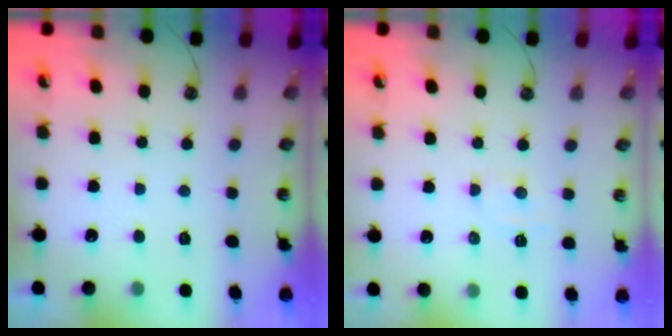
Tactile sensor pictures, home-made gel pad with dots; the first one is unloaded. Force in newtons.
{"total": 4.8, "press": 4.8, "slide": 0.6}